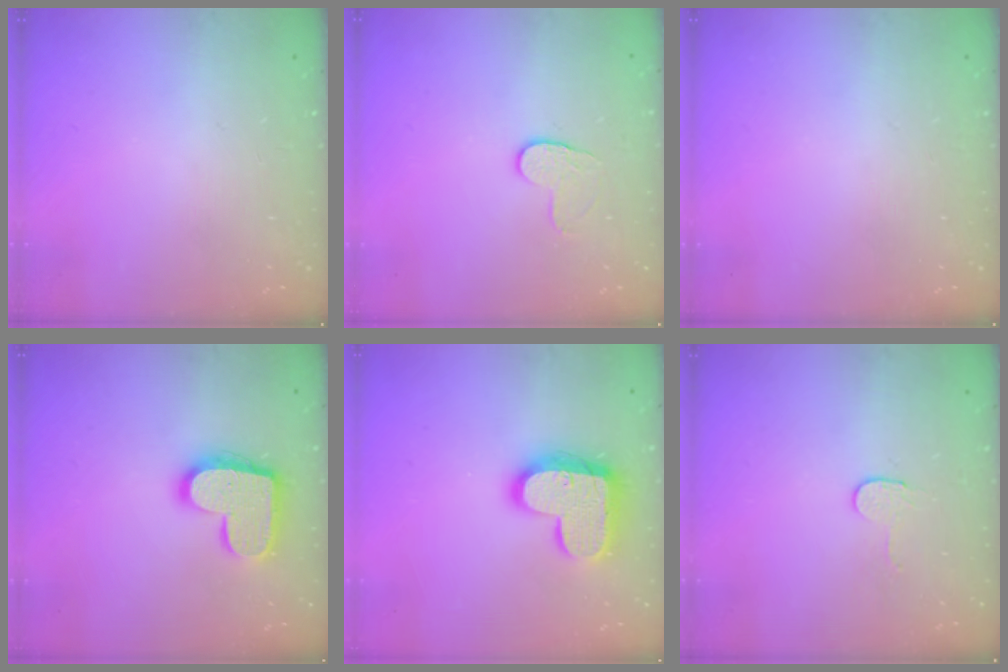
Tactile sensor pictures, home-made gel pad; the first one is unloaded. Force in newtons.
{"total": 4.3, "press": 4.3, "slide": 0.4}
{"total": 0.0}
{"total": 15.3, "press": 15.3, "slide": 1.1}
{"total": 16.9, "press": 16.8, "slide": 1.1}
{"total": 2.7, "press": 2.7, "slide": 0.2}